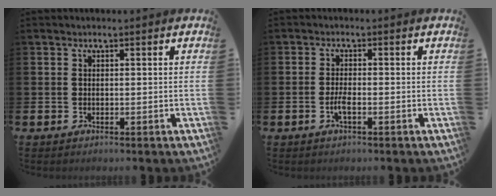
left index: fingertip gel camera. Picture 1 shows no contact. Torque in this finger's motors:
{"motor_torque": [0.12, 0.02, 0.06, 0.05]}